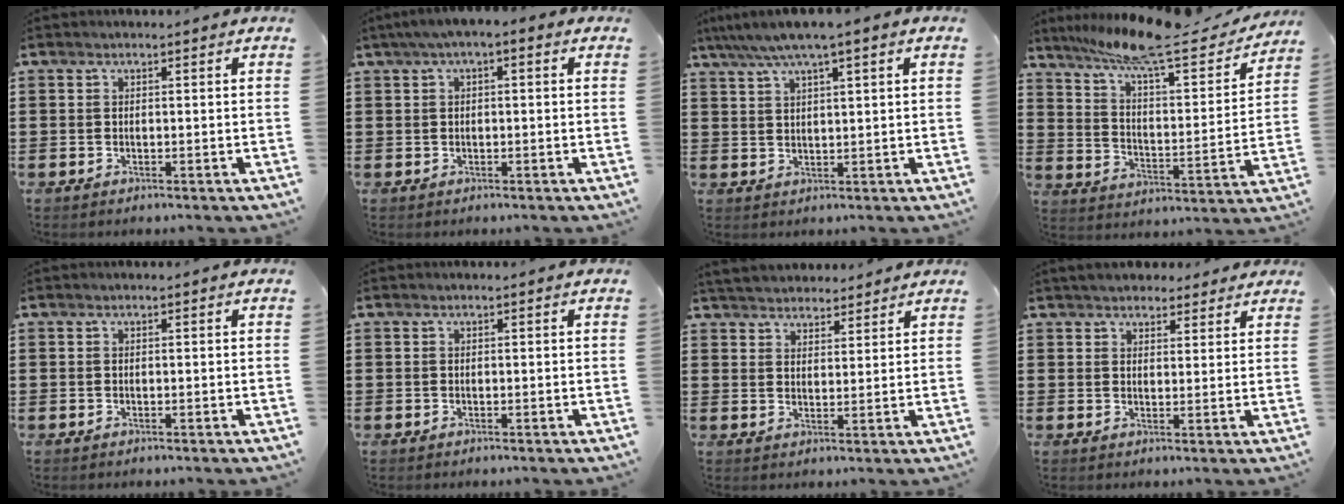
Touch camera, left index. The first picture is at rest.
{"total": 1.8, "force": [-0.3, 0.6, 1.7], "torque": [-0.037, 0.001, -0.012]}
{"total": 4.4, "force": [2.9, 0.0, 3.3], "torque": [-0.070, -0.004, 0.050]}
{"total": 12.9, "force": [10.2, 1.1, 7.8], "torque": [-0.166, -0.057, 0.168]}
{"total": 0.0}
{"total": 0.0}
{"total": 3.8, "force": [3.7, 0.9, 0.1], "torque": [-0.015, -0.007, 0.068]}
{"total": 3.4, "force": [3.2, 1.2, 0.4], "torque": [-0.018, -0.001, 0.060]}